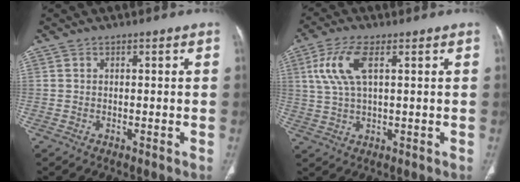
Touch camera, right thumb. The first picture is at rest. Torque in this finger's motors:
{"motor_torque": [-0.63, 0.79, 0.52, -0.47, 0.12]}